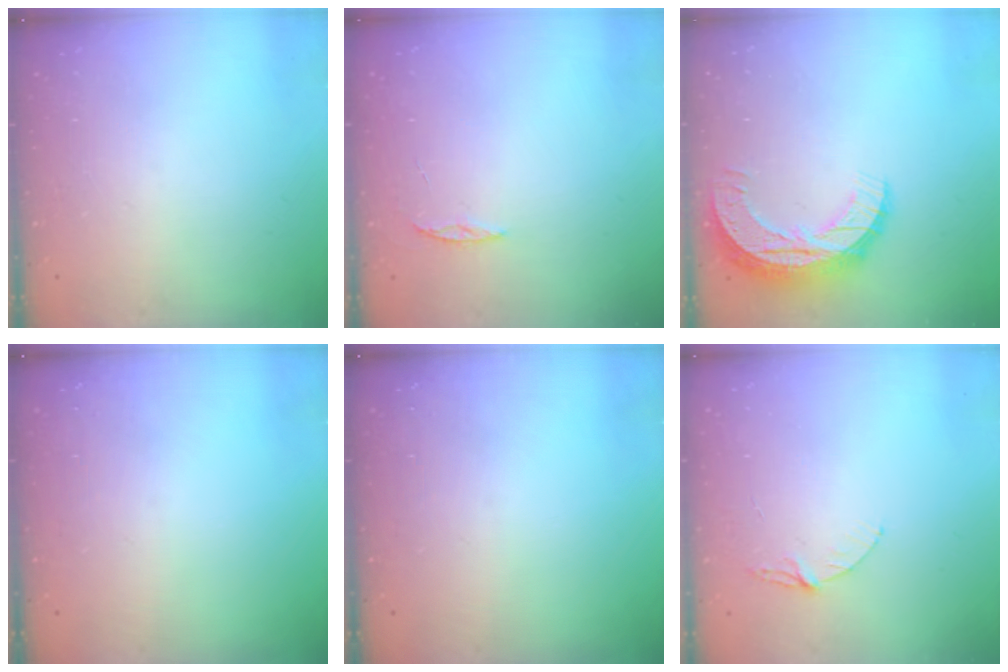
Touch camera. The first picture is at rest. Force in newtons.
{"total": 2.4, "press": 2.4, "slide": 0.2}
{"total": 10.7, "press": 10.7, "slide": 0.8}
{"total": 0.0}
{"total": 0.0}
{"total": 5.3, "press": 5.3, "slide": 0.5}